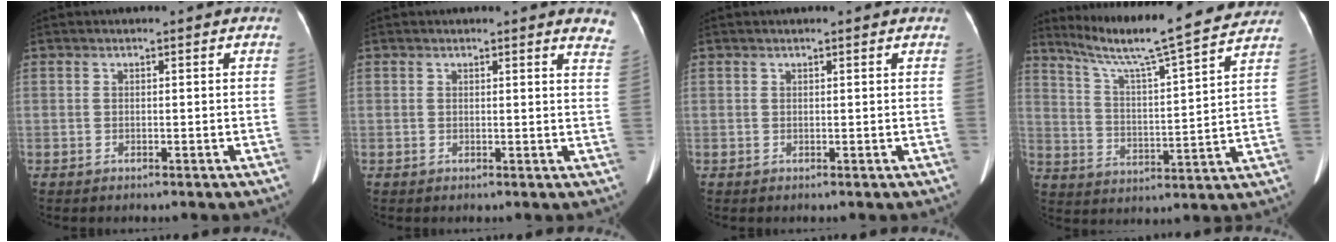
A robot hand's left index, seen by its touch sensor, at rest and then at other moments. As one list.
[{"total": 5.0, "force": [4.8, 0.7, 1.2], "torque": [0.007, -0.021, 0.024]}, {"total": 1.5, "force": [1.3, 0.2, 0.7], "torque": [-0.013, 0.016, 0.014]}, {"total": 18.9, "force": [16.8, -0.7, 8.6], "torque": [-0.150, -0.008, 0.245]}]